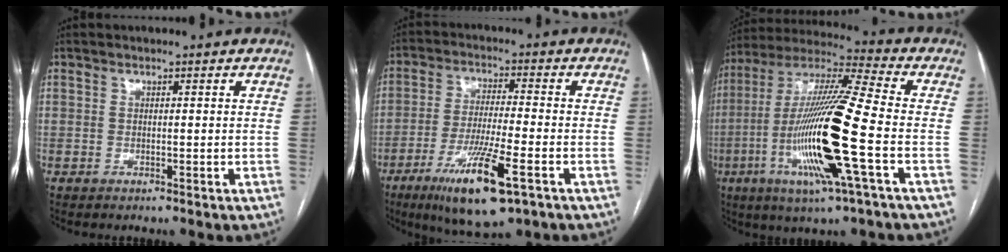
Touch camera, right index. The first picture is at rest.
{"total": 13.2, "force": [-6.6, 1.6, 11.4], "torque": [-0.214, -0.029, -0.108]}
{"total": 20.3, "force": [-5.2, 0.4, 19.6], "torque": [-0.408, -0.021, -0.106]}